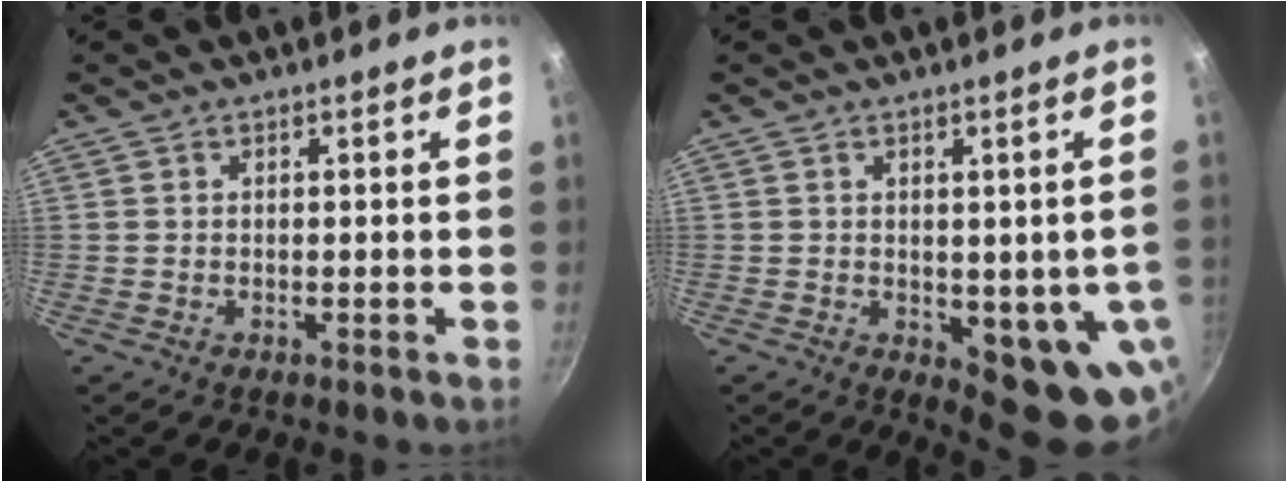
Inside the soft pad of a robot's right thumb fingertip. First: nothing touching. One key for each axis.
{"total": 11.6, "fx": -1.8, "fy": 5.0, "fz": 10.3, "tx": -0.085, "ty": -0.012, "tz": -0.013}